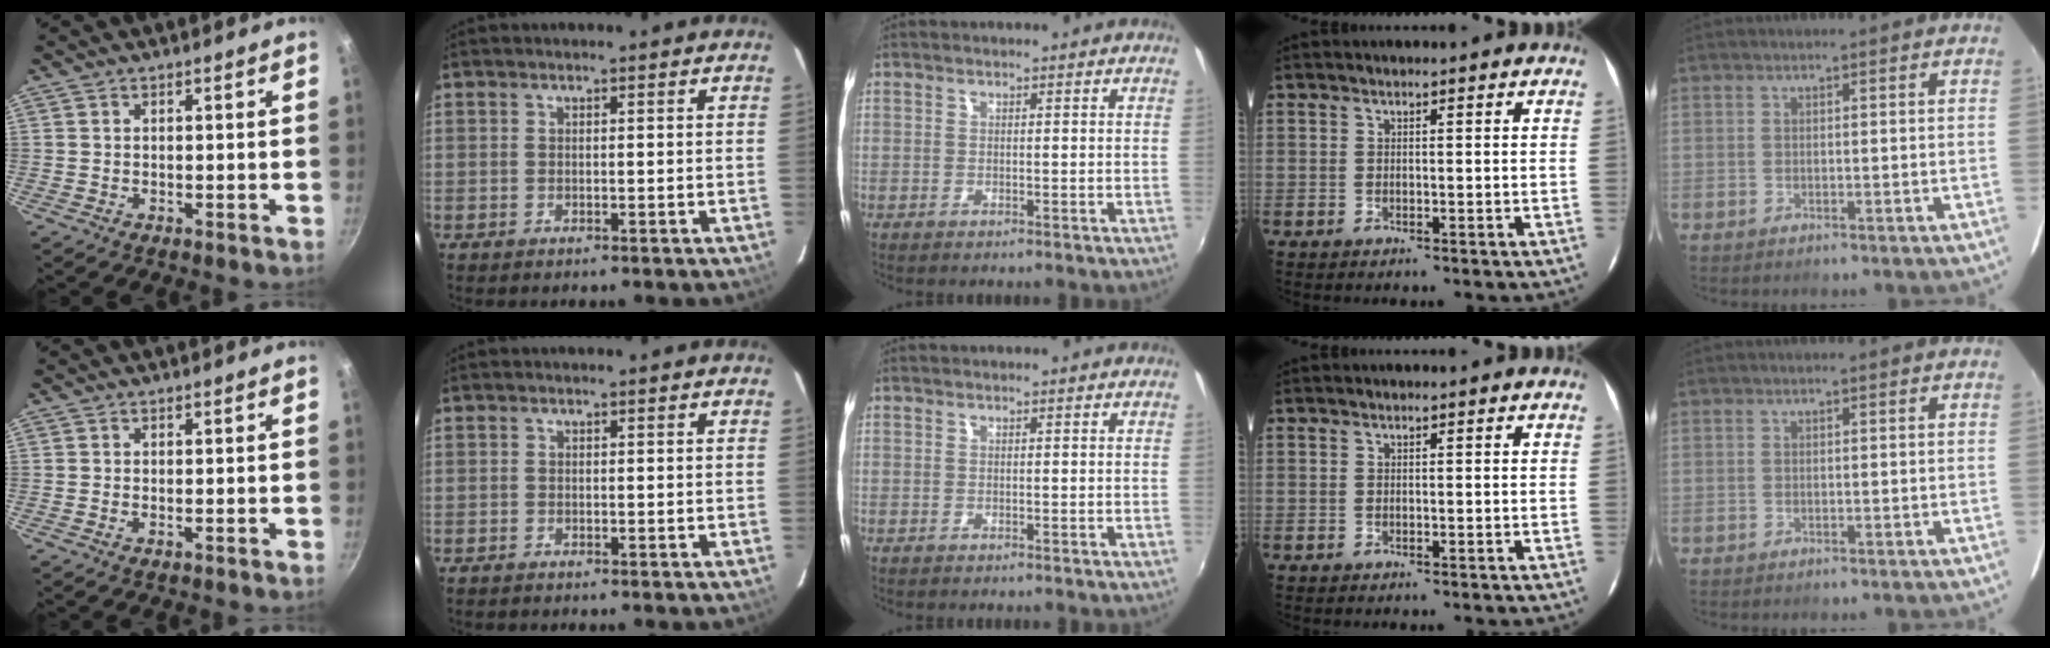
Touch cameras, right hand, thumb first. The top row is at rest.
{"thumb": {"total": 0.8, "force": [-0.3, 0.4, 0.6], "torque": [-0.012, 0.002, -0.007]}, "index": {"total": 0.7, "force": [-0.6, 0.2, 0.1], "torque": [-0.004, 0.000, -0.014]}}